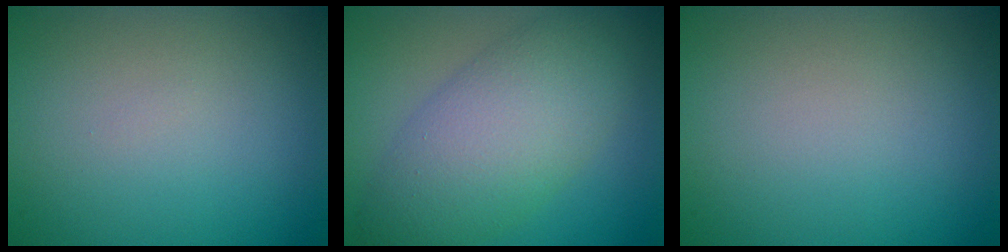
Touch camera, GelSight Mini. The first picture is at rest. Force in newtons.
{"total": 7.4, "press": 7.4, "slide": 0.1}
{"total": 0.0}